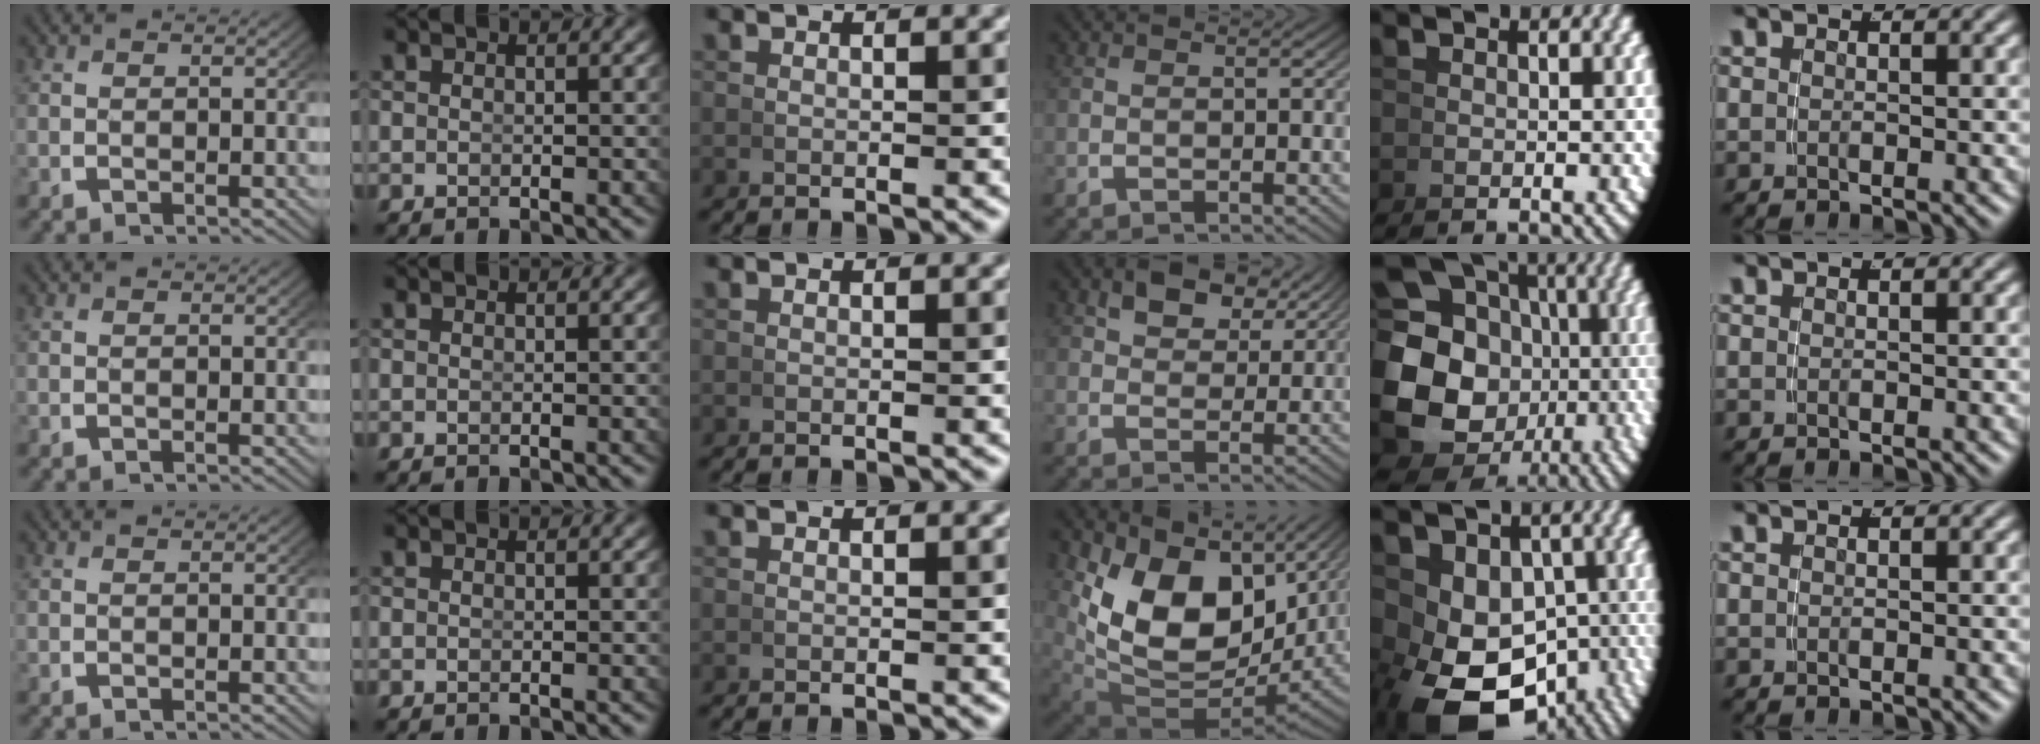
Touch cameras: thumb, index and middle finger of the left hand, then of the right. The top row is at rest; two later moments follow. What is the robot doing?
{"motion": "grasp_and_lifting", "object": "coin"}